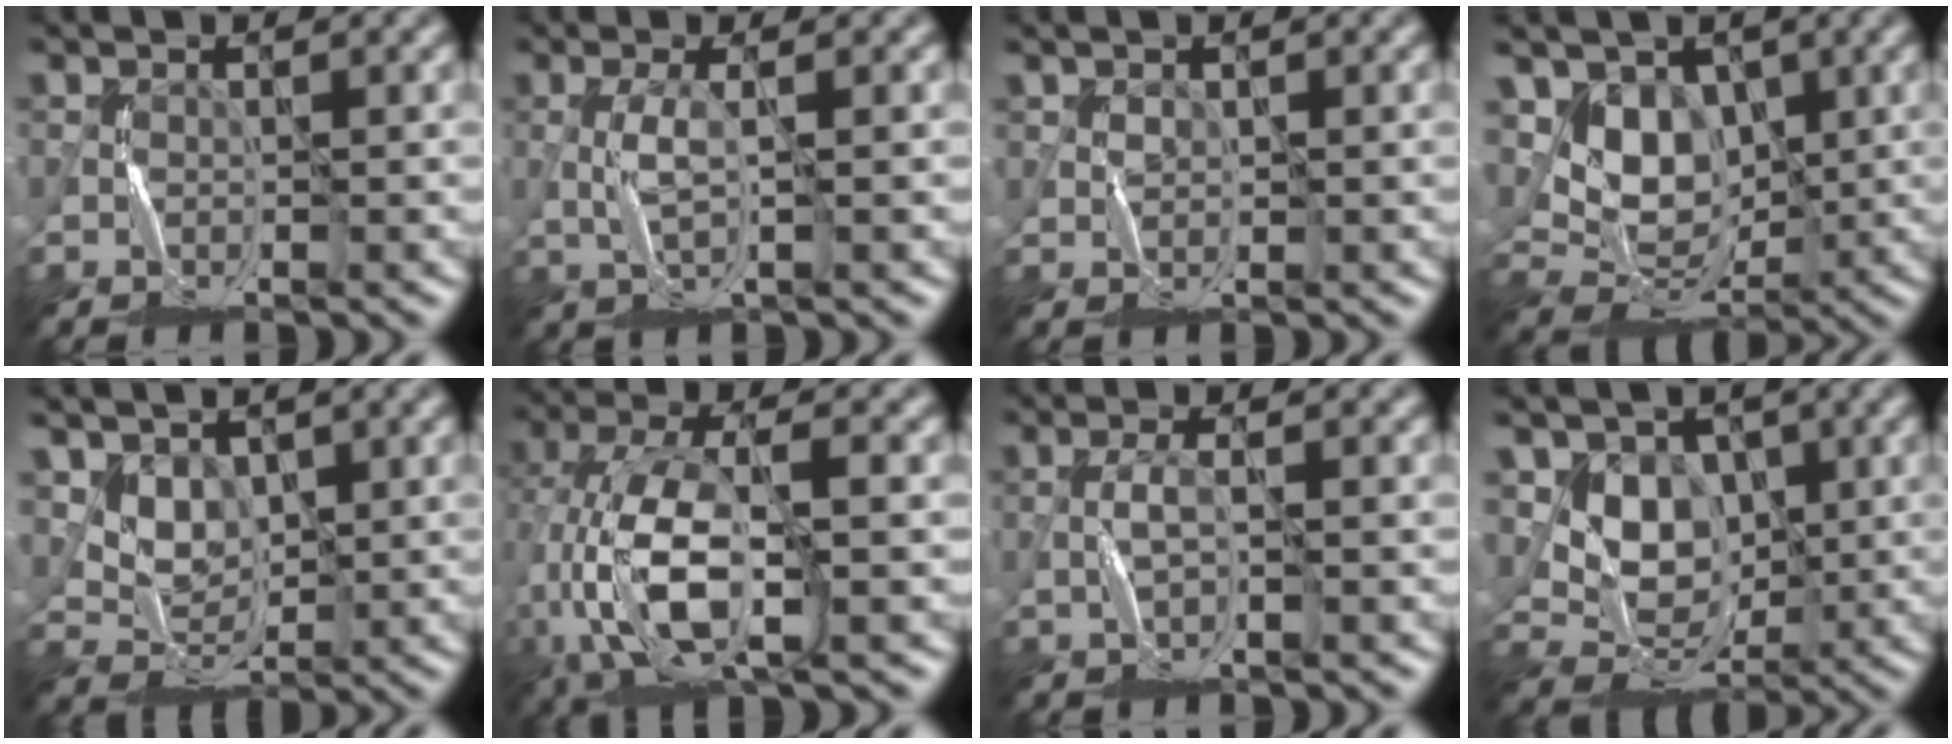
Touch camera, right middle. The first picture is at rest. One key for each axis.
{"total": 1.7, "fx": 0.3, "fy": 0.1, "fz": 1.6, "tx": -0.039, "ty": 0.003, "tz": 0.005}
{"total": 0.9, "fx": 0.8, "fy": 0.4, "fz": 0.0, "tx": -0.001, "ty": -0.002, "tz": 0.015}
{"total": 5.7, "fx": 2.2, "fy": 4.3, "fz": 3.0, "tx": -0.054, "ty": -0.011, "tz": 0.038}
{"total": 3.5, "fx": 2.2, "fy": 2.4, "fz": 1.3, "tx": -0.038, "ty": -0.017, "tz": 0.051}
{"total": 10.0, "fx": -2.2, "fy": 4.4, "fz": 8.7, "tx": -0.191, "ty": 0.005, "tz": -0.048}
{"total": 1.0, "fx": 0.0, "fy": 0.0, "fz": 1.0, "tx": -0.025, "ty": 0.006, "tz": -0.002}
{"total": 5.5, "fx": 1.8, "fy": 4.5, "fz": 2.7, "tx": -0.054, "ty": -0.007, "tz": 0.029}